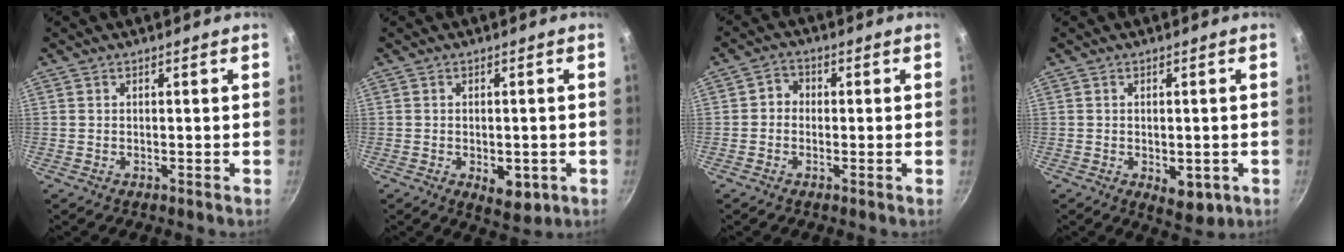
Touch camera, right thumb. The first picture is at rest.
{"total": 6.1, "force": [-1.8, 3.3, 4.8], "torque": [-0.049, -0.001, -0.016]}
{"total": 2.8, "force": [-0.5, 2.4, 1.2], "torque": [-0.008, 0.011, -0.019]}
{"total": 5.6, "force": [-1.5, 3.2, 4.4], "torque": [-0.046, -0.003, -0.012]}